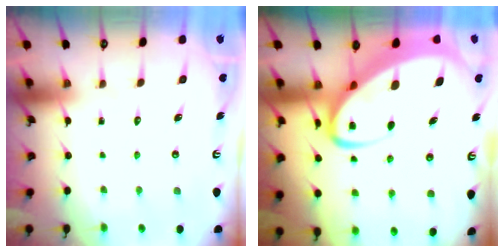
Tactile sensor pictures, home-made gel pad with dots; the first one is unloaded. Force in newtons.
{"total": 7.1, "press": 7.1, "slide": 0.8}